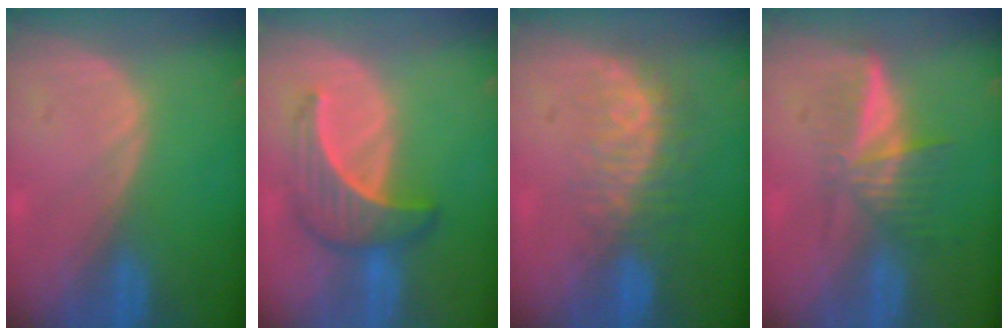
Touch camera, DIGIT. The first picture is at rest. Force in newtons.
{"total": 6.7, "press": 6.4, "slide": 1.9}
{"total": 8.3, "press": 7.1, "slide": 4.4}
{"total": 6.0, "press": 5.3, "slide": 2.7}